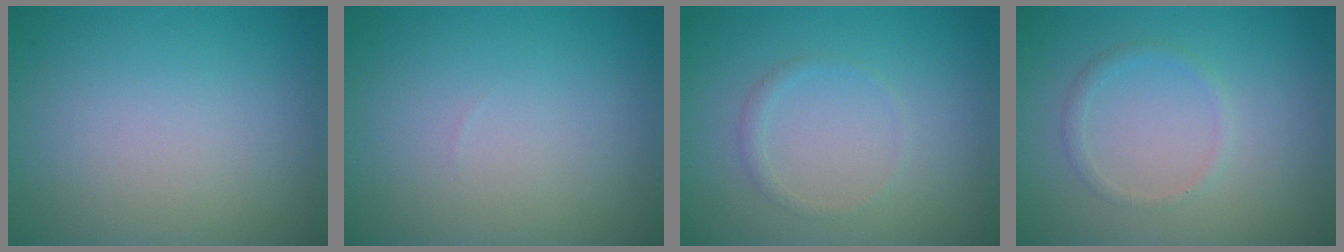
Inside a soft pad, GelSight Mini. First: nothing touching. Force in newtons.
{"total": 0.0}
{"total": 0.9, "press": 0.8, "slide": 0.1}
{"total": 1.1, "press": 1.1, "slide": 0.0}